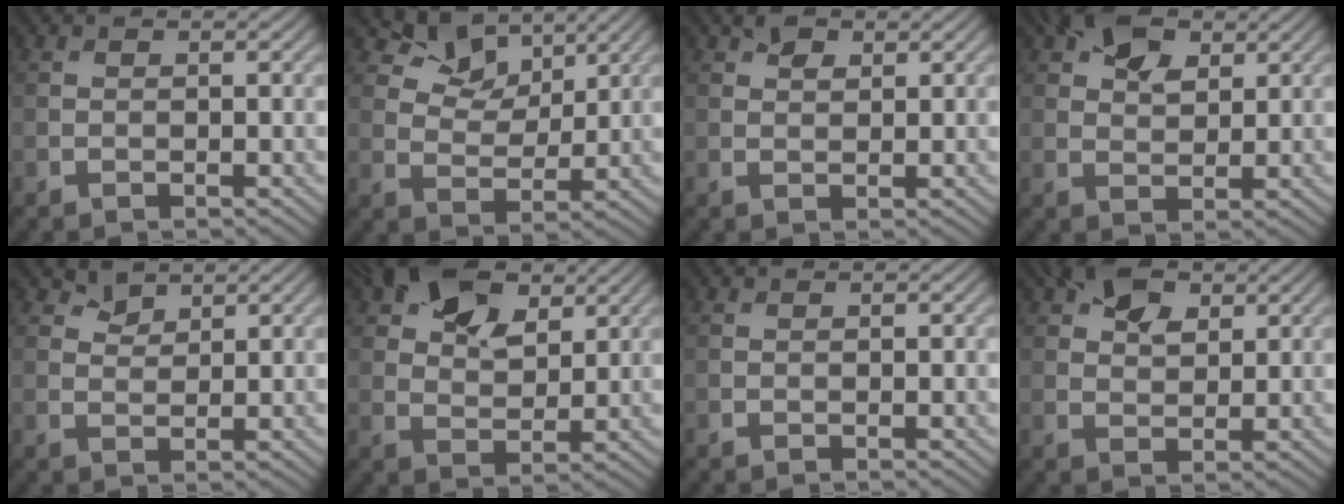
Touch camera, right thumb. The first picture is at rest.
{"total": 7.3, "force": [5.1, 4.1, 3.3], "torque": [-0.063, -0.002, 0.096]}
{"total": 1.9, "force": [1.2, 1.2, 1.0], "torque": [-0.016, 0.002, 0.021]}
{"total": 6.0, "force": [3.2, 3.5, 3.6], "torque": [-0.066, 0.006, 0.056]}
{"total": 1.8, "force": [1.6, 0.9, 0.4], "torque": [-0.008, -0.006, 0.033]}
{"total": 10.1, "force": [5.6, 5.8, 6.1], "torque": [-0.129, 0.011, 0.101]}
{"total": 0.0}
{"total": 5.3, "force": [2.9, 3.2, 3.1], "torque": [-0.058, 0.005, 0.050]}